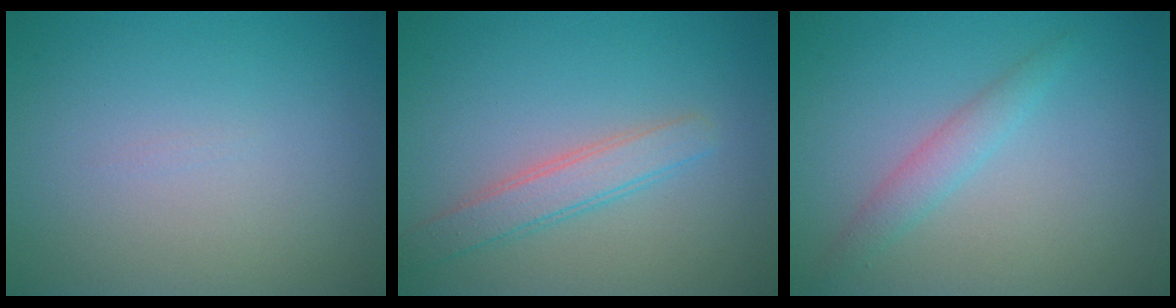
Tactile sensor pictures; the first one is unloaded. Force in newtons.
{"total": 2.7, "press": 2.7, "slide": 0.1}
{"total": 2.0, "press": 2.0, "slide": 0.0}